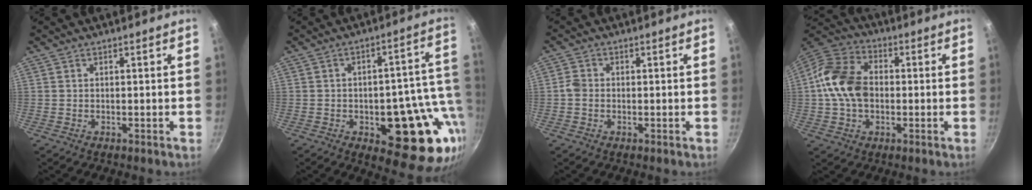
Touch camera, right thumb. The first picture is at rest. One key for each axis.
{"total": 20.2, "fx": -4.9, "fy": 9.6, "fz": 17.1, "tx": -0.148, "ty": 0.010, "tz": -0.060}
{"total": 2.0, "fx": -0.6, "fy": 1.6, "fz": 1.0, "tx": -0.020, "ty": 0.009, "tz": -0.017}
{"total": 13.2, "fx": -0.6, "fy": 9.9, "fz": 8.7, "tx": -0.131, "ty": 0.028, "tz": -0.032}